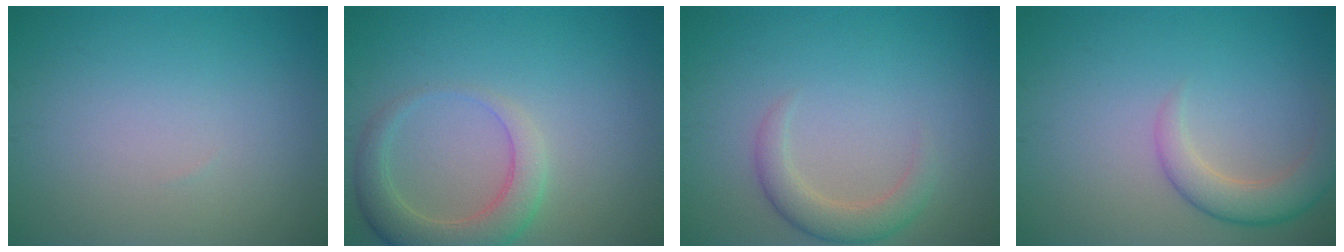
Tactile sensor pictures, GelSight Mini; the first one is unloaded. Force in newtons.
{"total": 4.3, "press": 4.2, "slide": 0.6}
{"total": 2.7, "press": 2.7, "slide": 0.2}
{"total": 3.4, "press": 3.4, "slide": 0.2}